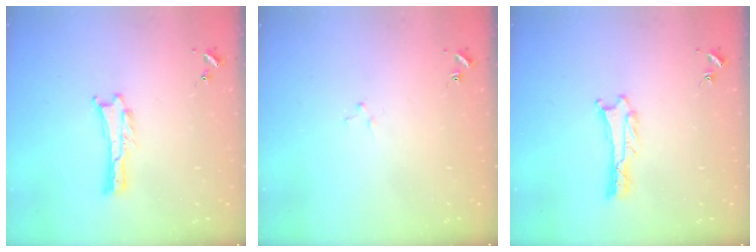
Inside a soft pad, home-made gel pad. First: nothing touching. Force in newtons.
{"total": 1.5, "press": 1.5, "slide": 0.2}
{"total": 1.0, "press": 1.0, "slide": 0.1}